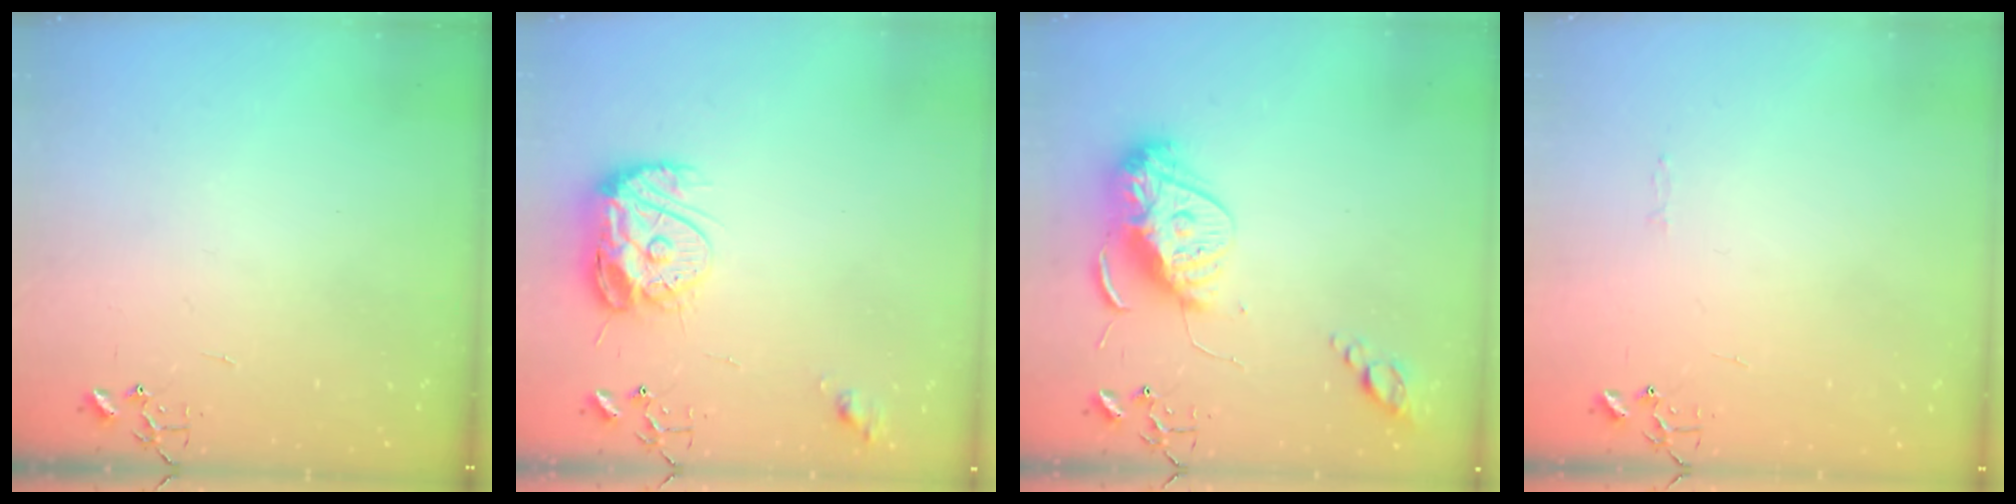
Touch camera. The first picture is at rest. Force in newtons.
{"total": 15.0, "press": 15.0, "slide": 1.5}
{"total": 15.8, "press": 15.7, "slide": 1.7}
{"total": 2.8, "press": 2.8, "slide": 0.4}